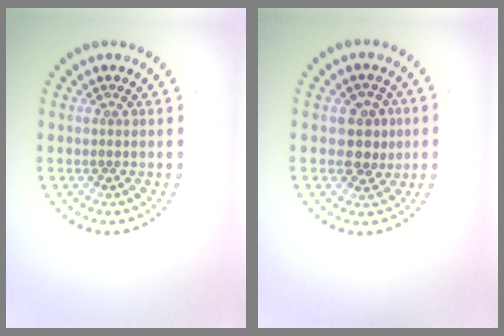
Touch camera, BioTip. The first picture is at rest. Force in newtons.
{"total": 2.8, "press": 2.6, "slide": 1.1}